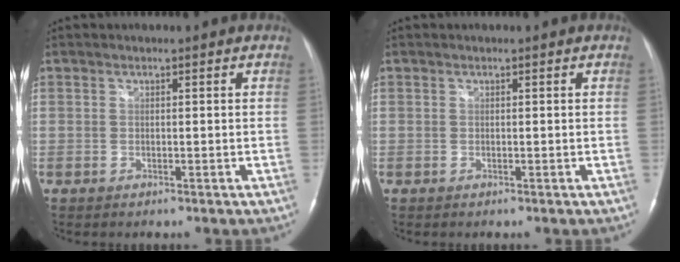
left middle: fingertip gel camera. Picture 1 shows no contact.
{"total": 0.0}